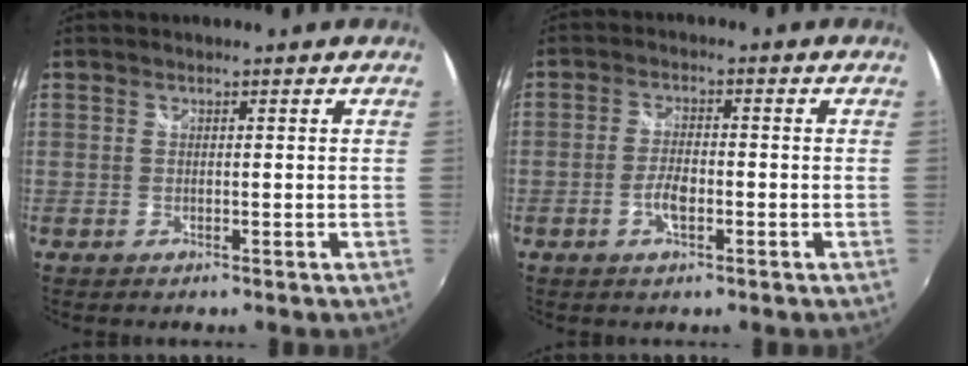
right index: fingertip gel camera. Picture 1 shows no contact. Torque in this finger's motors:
{"motor_torque": [0.12, 0.06, 0.03, 0.02]}